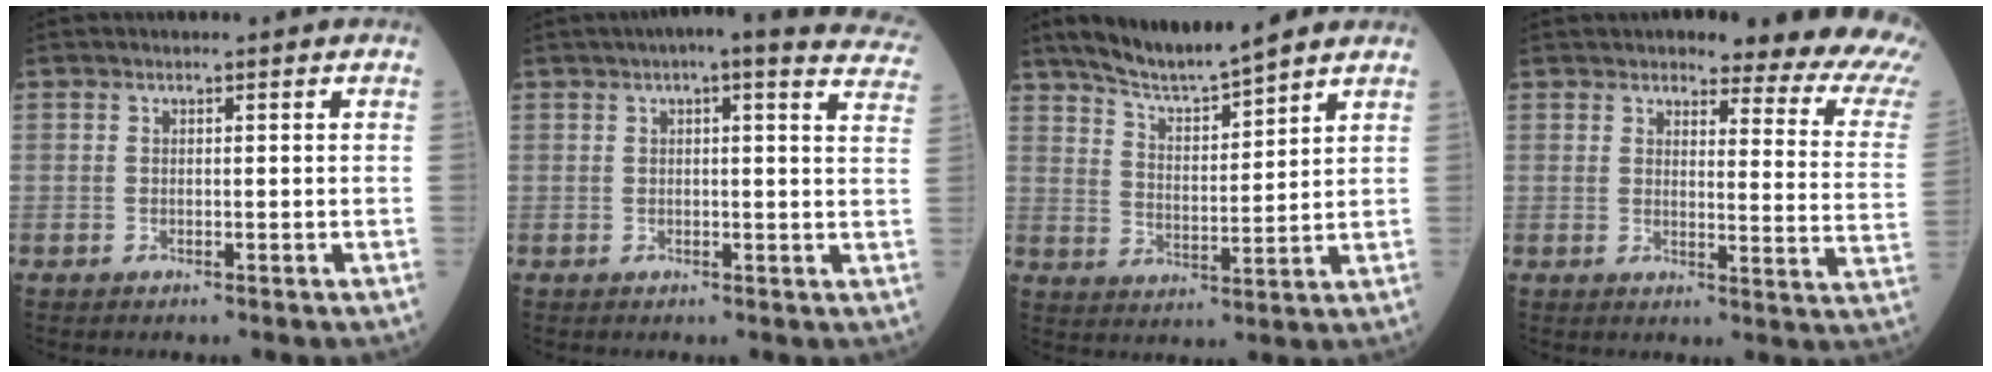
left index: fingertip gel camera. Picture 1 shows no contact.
{"total": 14.9, "force": [12.8, 2.4, 7.2], "torque": [-0.074, 0.005, 0.126]}
{"total": 9.3, "force": [8.4, 0.2, 4.0], "torque": [-0.076, 0.007, 0.156]}
{"total": 16.3, "force": [14.3, 2.1, 7.4], "torque": [-0.073, -0.067, 0.140]}